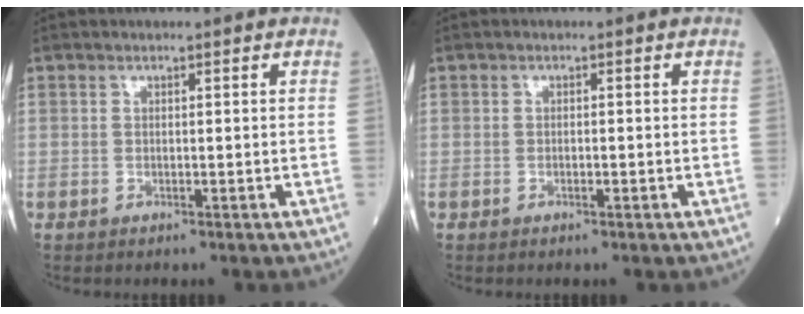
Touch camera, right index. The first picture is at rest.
{"total": 0.8, "force": [-0.3, 0.1, 0.7], "torque": [-0.013, 0.000, -0.004]}